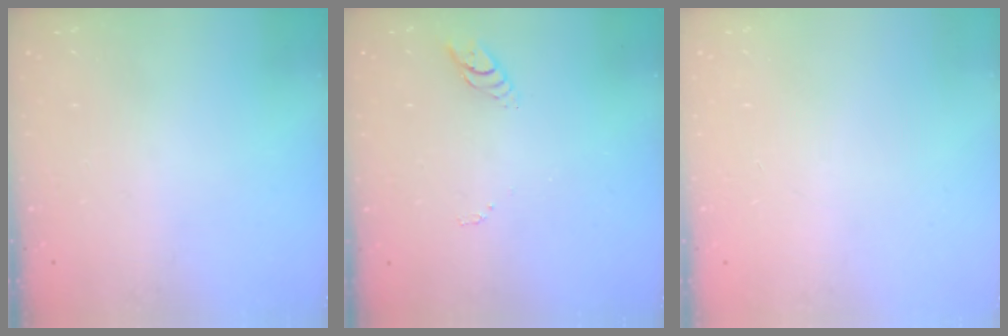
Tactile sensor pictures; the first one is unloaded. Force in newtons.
{"total": 4.0, "press": 3.9, "slide": 0.3}
{"total": 0.0}